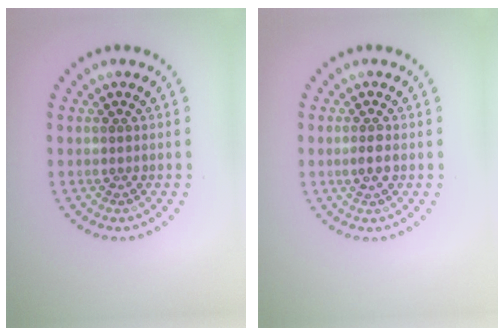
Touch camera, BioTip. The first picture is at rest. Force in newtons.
{"total": 1.3, "press": 1.3, "slide": 0.1}